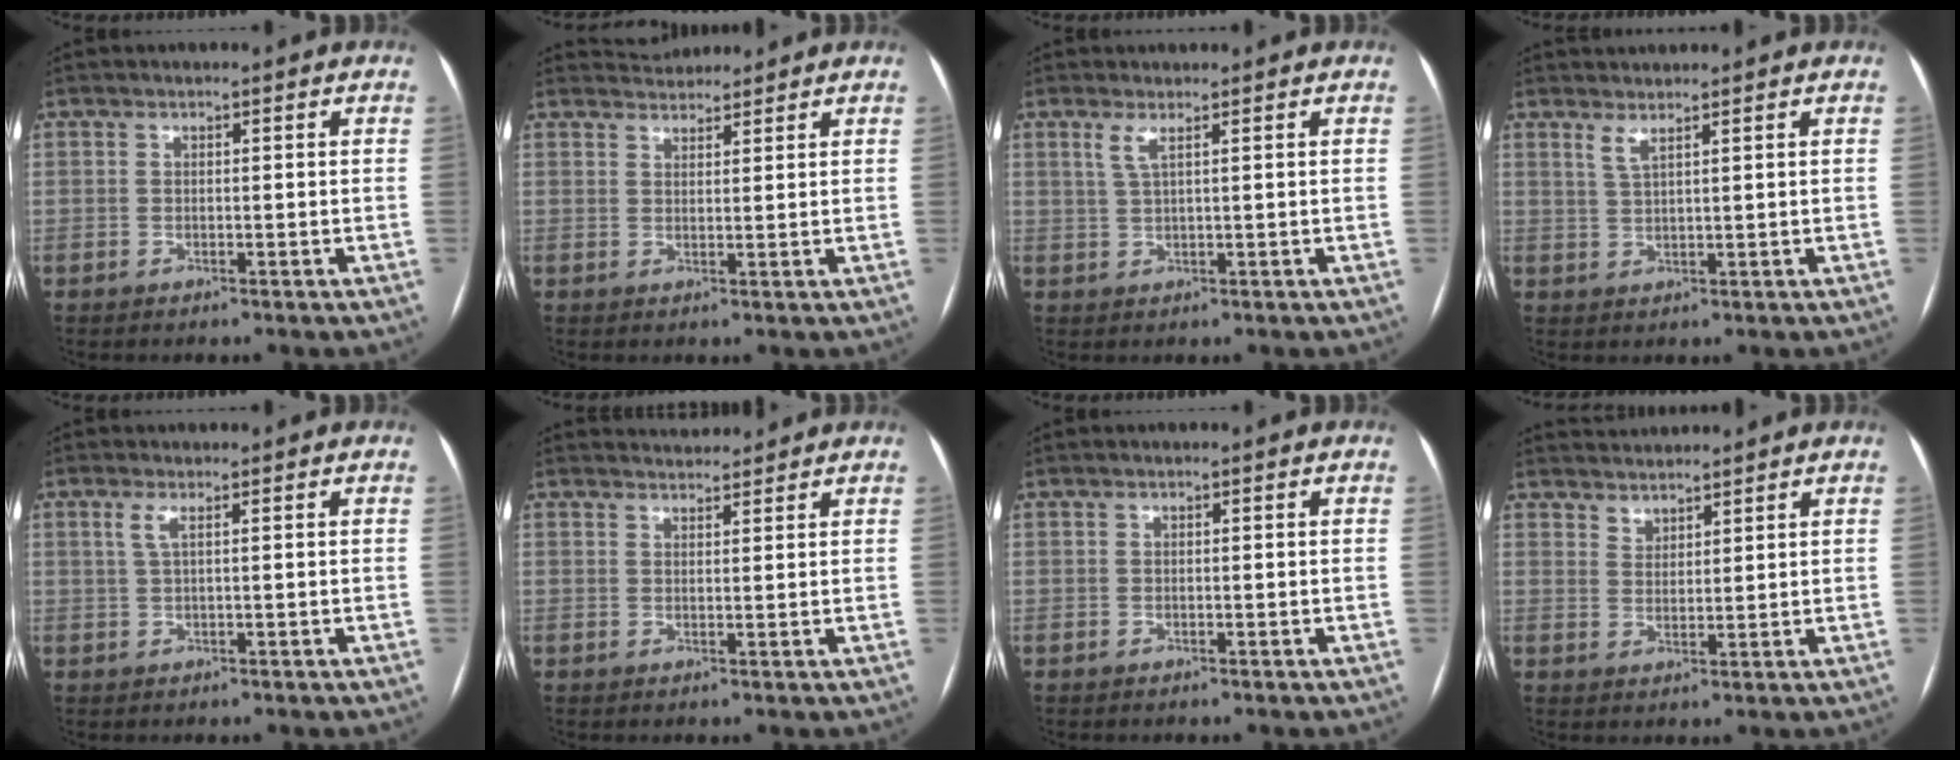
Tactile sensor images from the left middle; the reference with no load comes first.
{"total": 3.6, "force": [3.5, 0.8, -0.1], "torque": [-0.002, 0.021, 0.058]}
{"total": 1.9, "force": [1.1, 0.0, 1.6], "torque": [-0.041, 0.001, 0.025]}
{"total": 1.9, "force": [1.7, 0.0, 1.0], "torque": [-0.025, -0.003, 0.036]}
{"total": 1.6, "force": [0.8, 0.1, 1.4], "torque": [-0.039, 0.007, 0.017]}
{"total": 3.9, "force": [3.9, 0.5, 0.2], "torque": [-0.010, 0.018, 0.058]}
{"total": 0.0}
{"total": 5.2, "force": [4.9, 1.6, 0.4], "torque": [-0.004, 0.020, 0.085]}